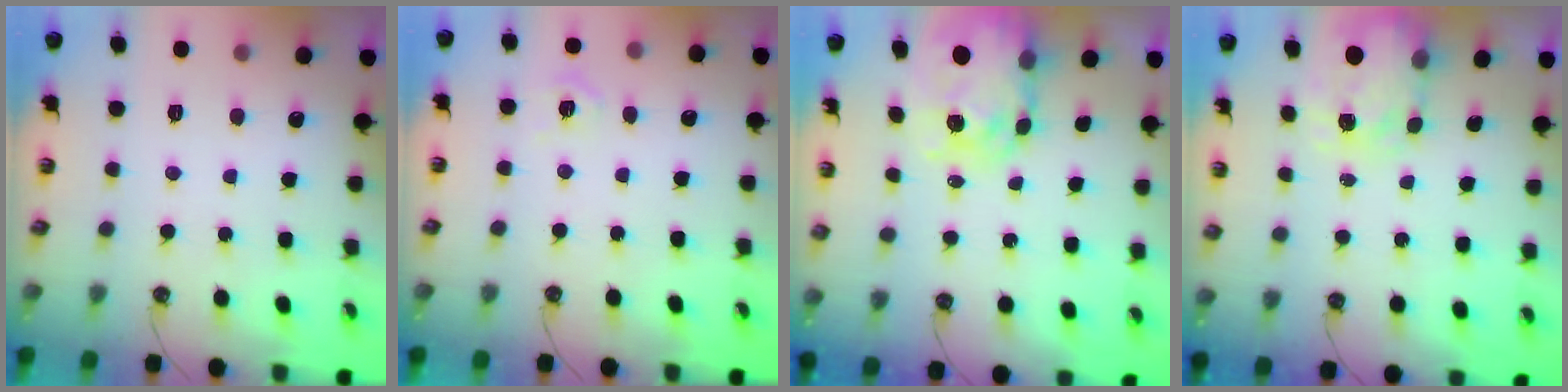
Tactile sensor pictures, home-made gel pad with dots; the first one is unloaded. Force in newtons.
{"total": 6.0, "press": 6.0, "slide": 0.6}
{"total": 9.2, "press": 9.1, "slide": 0.8}
{"total": 3.8, "press": 3.8, "slide": 0.5}